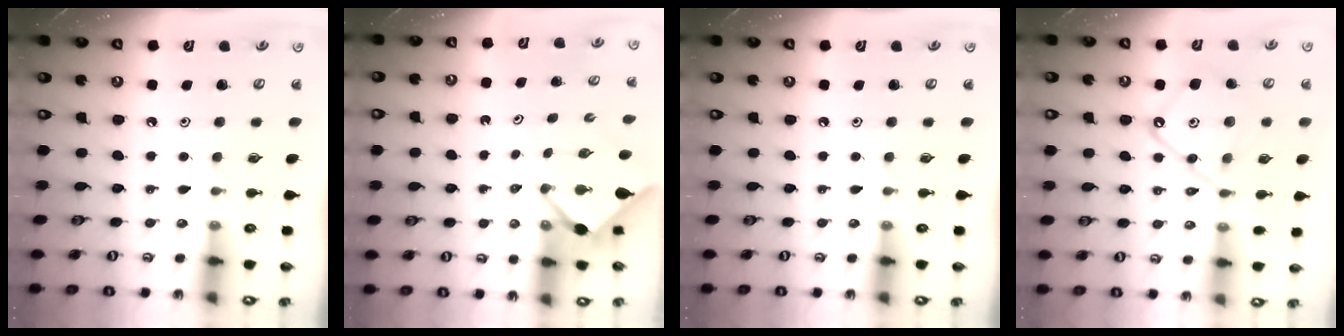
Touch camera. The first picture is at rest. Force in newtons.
{"total": 2.6, "press": 2.6, "slide": 0.3}
{"total": 0.0}
{"total": 14.6, "press": 14.5, "slide": 1.5}